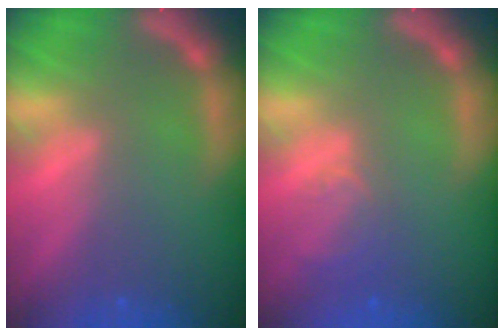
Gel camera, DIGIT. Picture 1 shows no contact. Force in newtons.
{"total": 2.5}